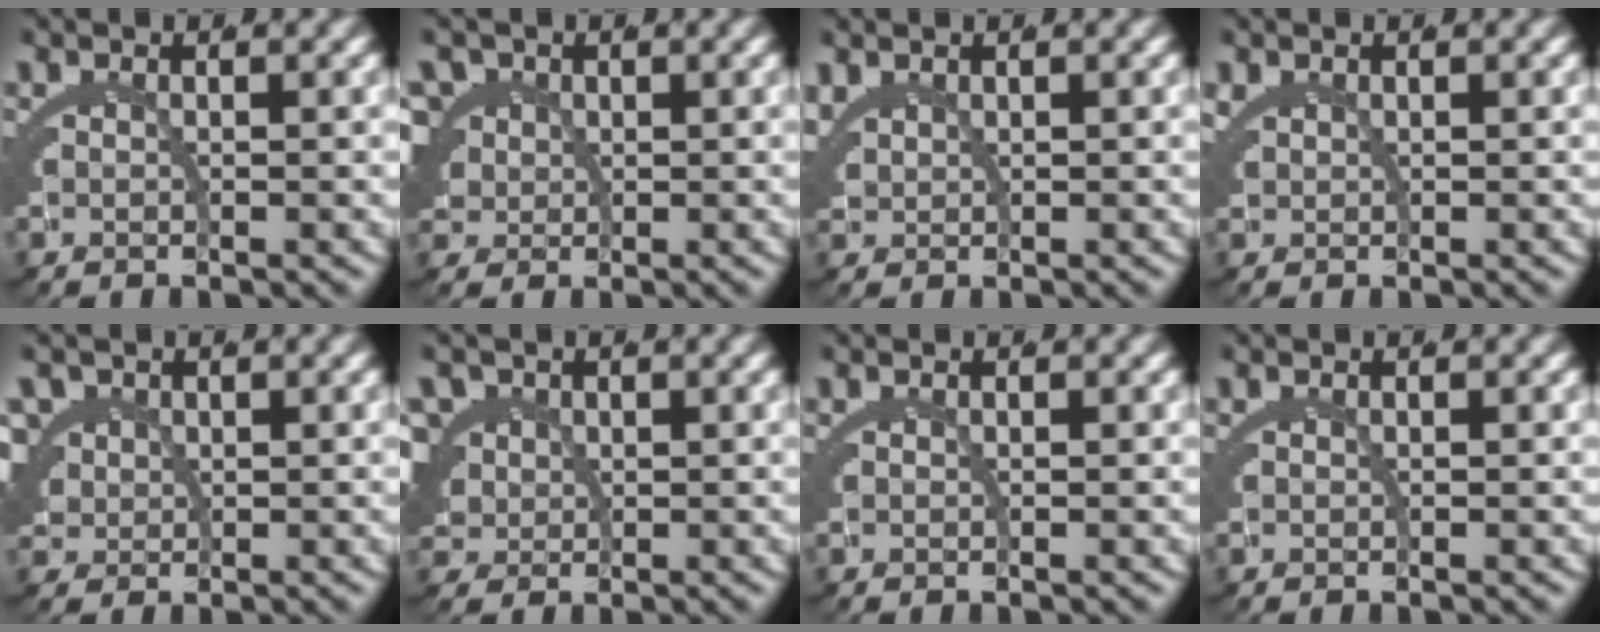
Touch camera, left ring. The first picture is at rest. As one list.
[{"total": 6.6, "force": [0.8, 6.0, 2.7], "torque": [-0.067, -0.014, 0.016]}, {"total": 2.1, "force": [1.4, 1.4, 0.5], "torque": [-0.017, 0.003, 0.029]}, {"total": 1.0, "force": [0.6, 0.7, 0.3], "torque": [-0.010, -0.002, 0.016]}, {"total": 5.5, "force": [1.2, 5.0, 2.0], "torque": [-0.053, -0.010, 0.021]}, {"total": 7.1, "force": [0.6, 6.4, 2.9], "torque": [-0.074, -0.019, 0.014]}, {"total": 0.0}, {"total": 0.0}]